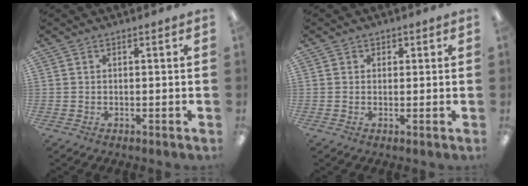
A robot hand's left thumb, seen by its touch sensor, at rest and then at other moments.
{"total": 1.2, "force": [0.2, 1.2, -0.1], "torque": [0.009, 0.000, -0.001]}